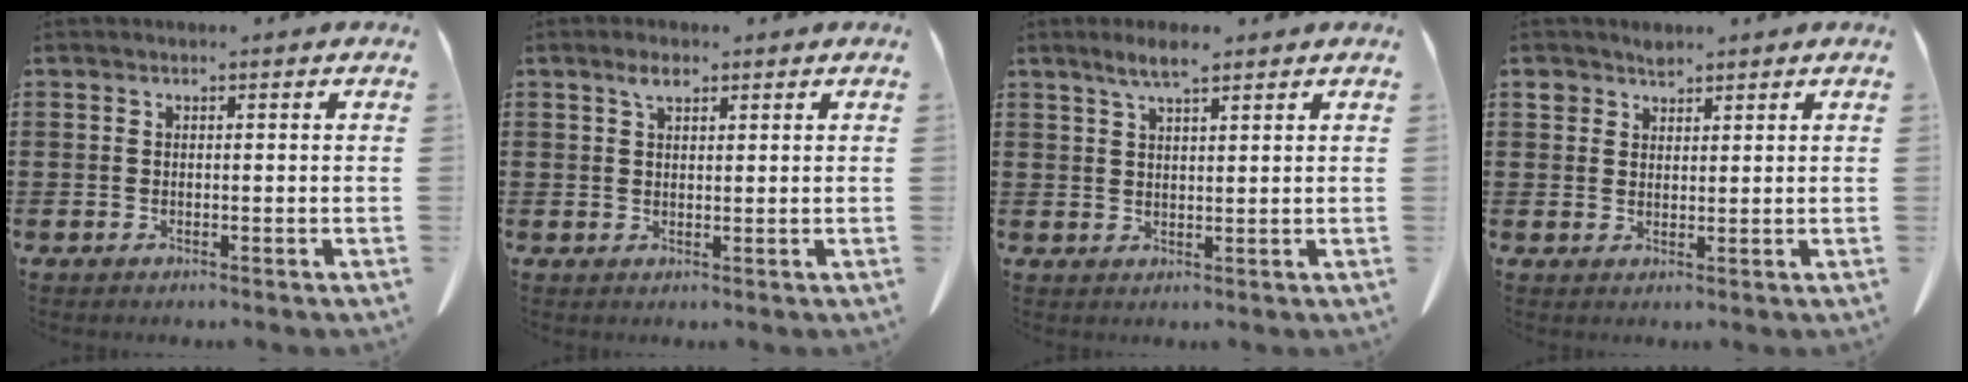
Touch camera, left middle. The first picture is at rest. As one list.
[{"total": 2.7, "force": [1.7, 1.0, 1.7], "torque": [-0.031, -0.001, 0.030]}, {"total": 4.0, "force": [2.8, 0.5, 2.8], "torque": [-0.061, -0.001, 0.050]}, {"total": 2.3, "force": [2.0, 1.1, 0.5], "torque": [-0.007, -0.003, 0.038]}]